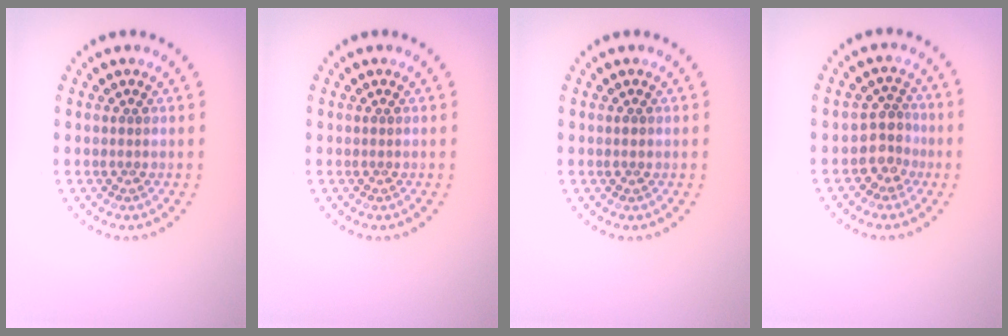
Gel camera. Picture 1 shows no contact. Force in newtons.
{"total": 0.0}
{"total": 0.7, "press": 0.7, "slide": 0.2}
{"total": 2.6, "press": 2.0, "slide": 1.5}